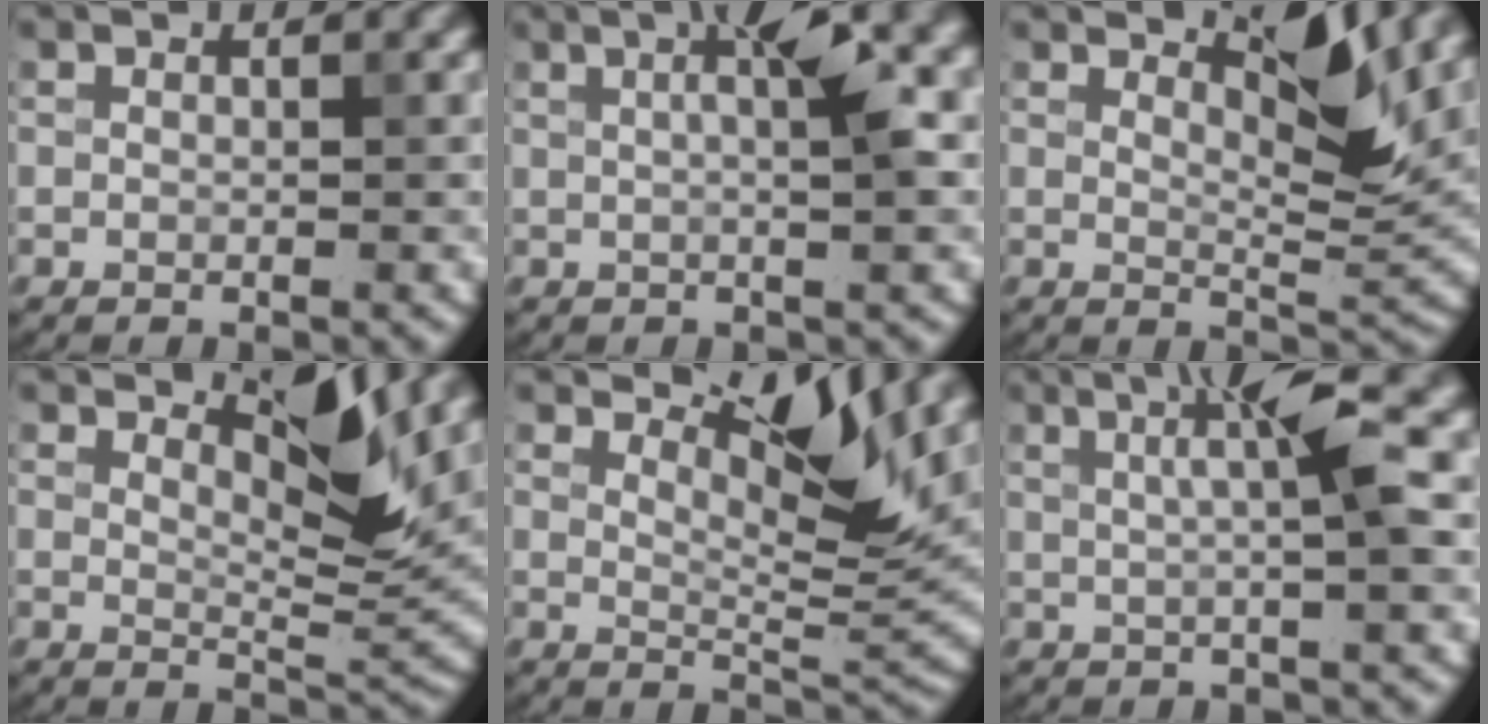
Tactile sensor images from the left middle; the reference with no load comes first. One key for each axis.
{"total": 4.6, "fx": 0.3, "fy": 0.5, "fz": 4.5, "tx": -0.076, "ty": 0.011, "tz": 0.018}
{"total": 3.4, "fx": 2.4, "fy": 0.3, "fz": 2.4, "tx": -0.054, "ty": -0.005, "tz": 0.055}
{"total": 3.8, "fx": 2.7, "fy": 0.5, "fz": 2.7, "tx": -0.058, "ty": -0.004, "tz": 0.059}
{"total": 6.2, "fx": 3.9, "fy": 1.3, "fz": 4.6, "tx": -0.084, "ty": 0.001, "tz": 0.085}
{"total": 4.8, "fx": 0.5, "fy": 0.1, "fz": 4.8, "tx": -0.085, "ty": 0.010, "tz": 0.024}